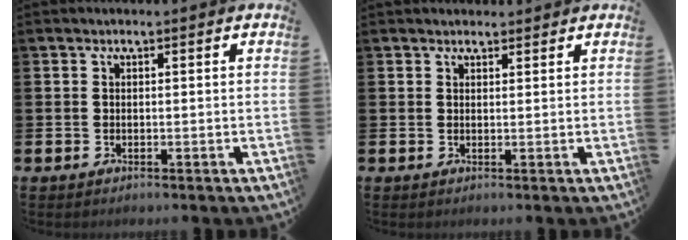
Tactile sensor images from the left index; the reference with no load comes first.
{"total": 1.4, "force": [1.3, 0.4, 0.0], "torque": [0.009, 0.000, 0.022]}